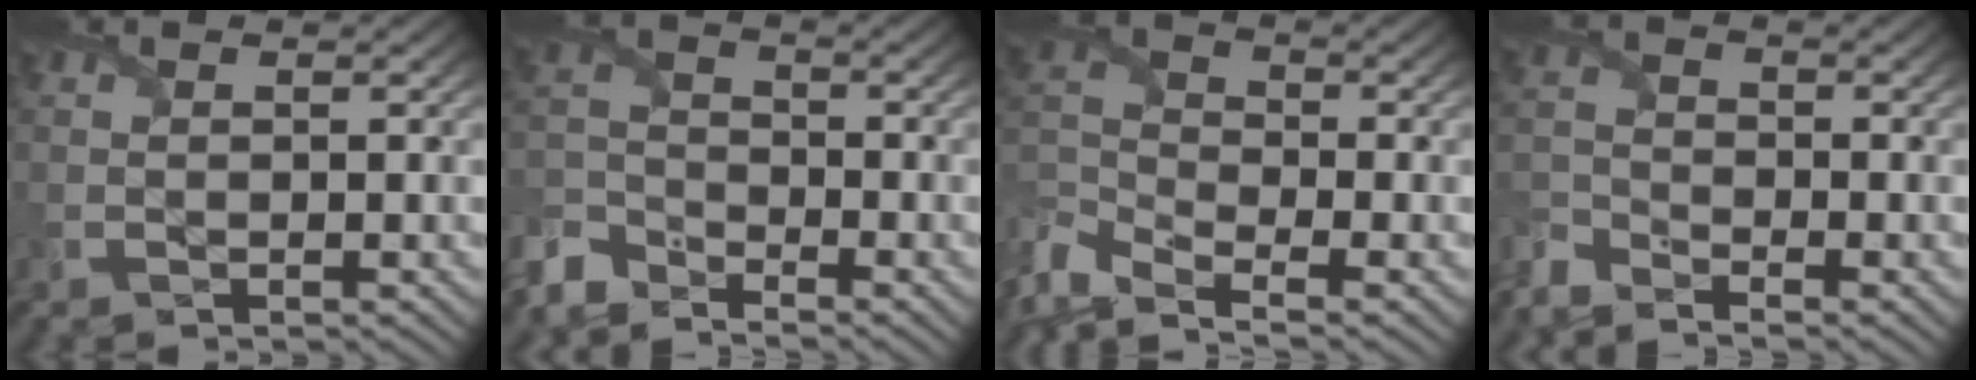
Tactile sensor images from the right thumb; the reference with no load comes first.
{"total": 5.9, "force": [-5.1, 2.4, 1.7], "torque": [-0.051, -0.011, -0.124]}
{"total": 8.4, "force": [-6.0, 3.5, 4.8], "torque": [-0.117, -0.021, -0.132]}
{"total": 4.5, "force": [-4.0, 1.2, 1.4], "torque": [-0.040, -0.014, -0.097]}